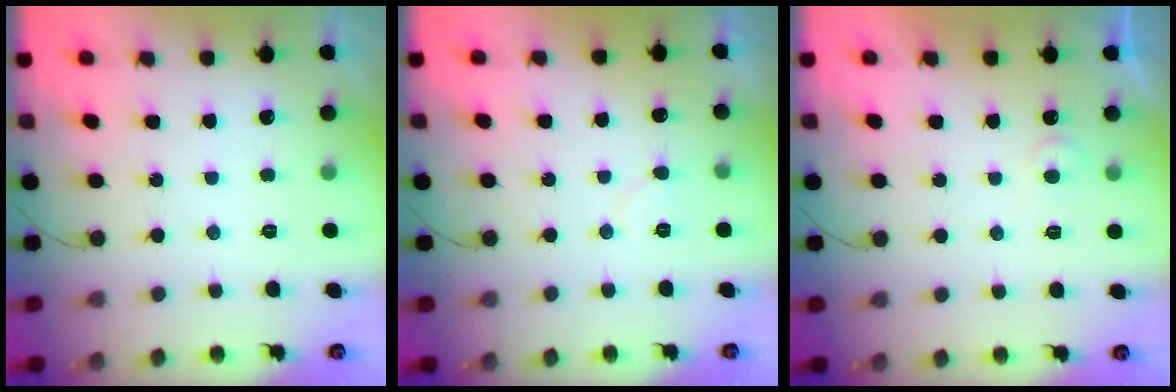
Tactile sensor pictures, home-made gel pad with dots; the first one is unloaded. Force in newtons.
{"total": 4.4, "press": 4.4, "slide": 0.4}
{"total": 3.4, "press": 3.3, "slide": 0.3}